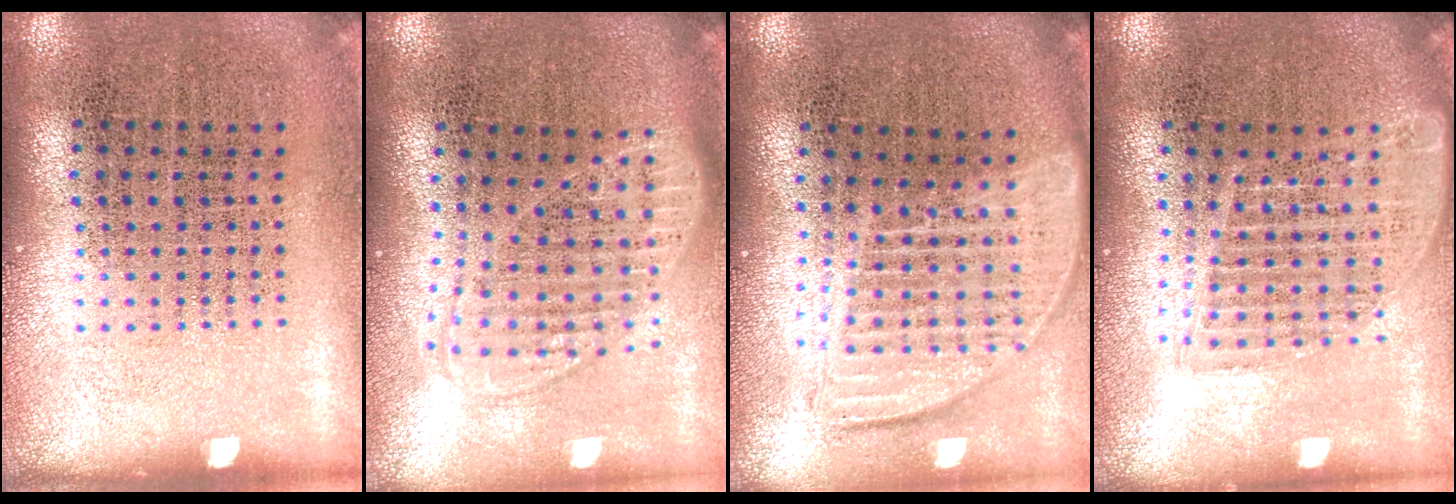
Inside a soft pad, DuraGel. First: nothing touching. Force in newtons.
{"total": 1.8, "press": 1.5, "slide": 1.0}
{"total": 1.8, "press": 1.5, "slide": 1.0}
{"total": 1.6, "press": 1.5, "slide": 0.7}